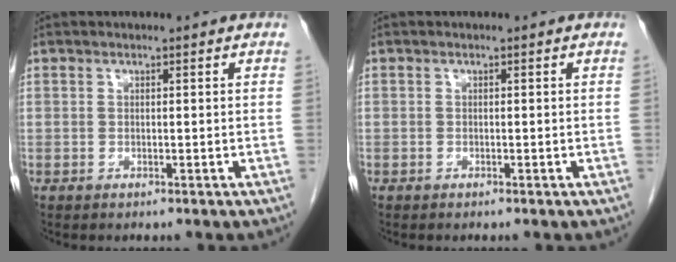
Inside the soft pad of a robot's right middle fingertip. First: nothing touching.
{"total": 0.0}